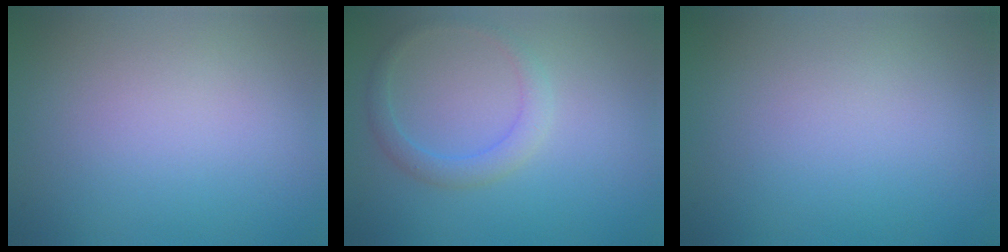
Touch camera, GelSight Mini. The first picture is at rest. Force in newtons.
{"total": 2.0, "press": 2.0, "slide": 0.1}
{"total": 0.0}